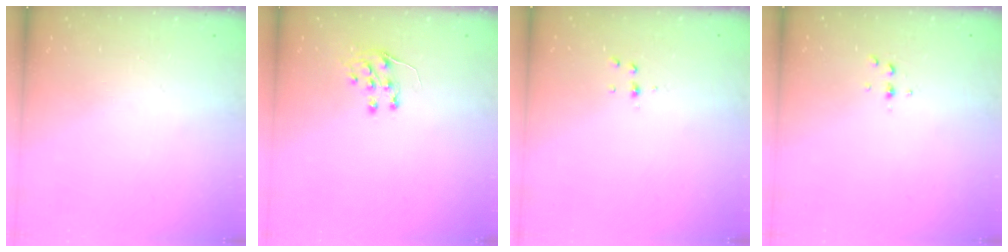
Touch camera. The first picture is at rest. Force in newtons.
{"total": 6.5, "press": 6.4, "slide": 0.6}
{"total": 3.9, "press": 3.9, "slide": 0.4}
{"total": 2.6, "press": 2.6, "slide": 0.3}